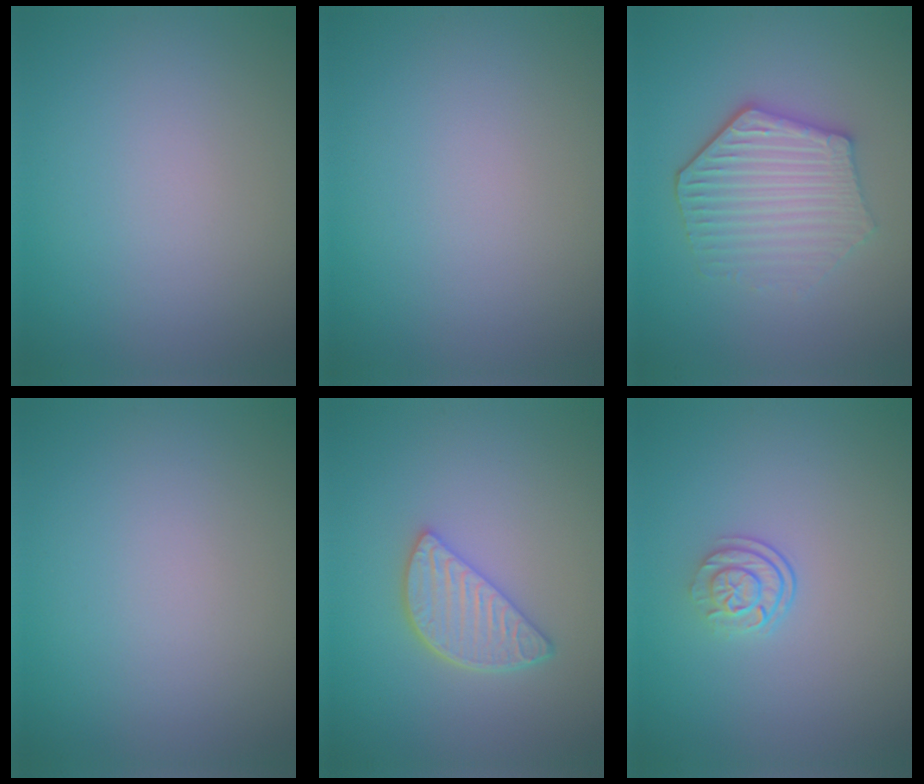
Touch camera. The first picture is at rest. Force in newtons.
{"total": 0.0}
{"total": 4.8, "press": 4.0, "slide": 2.5}
{"total": 0.0}
{"total": 3.7, "press": 3.0, "slide": 2.1}
{"total": 2.4, "press": 1.7, "slide": 1.6}